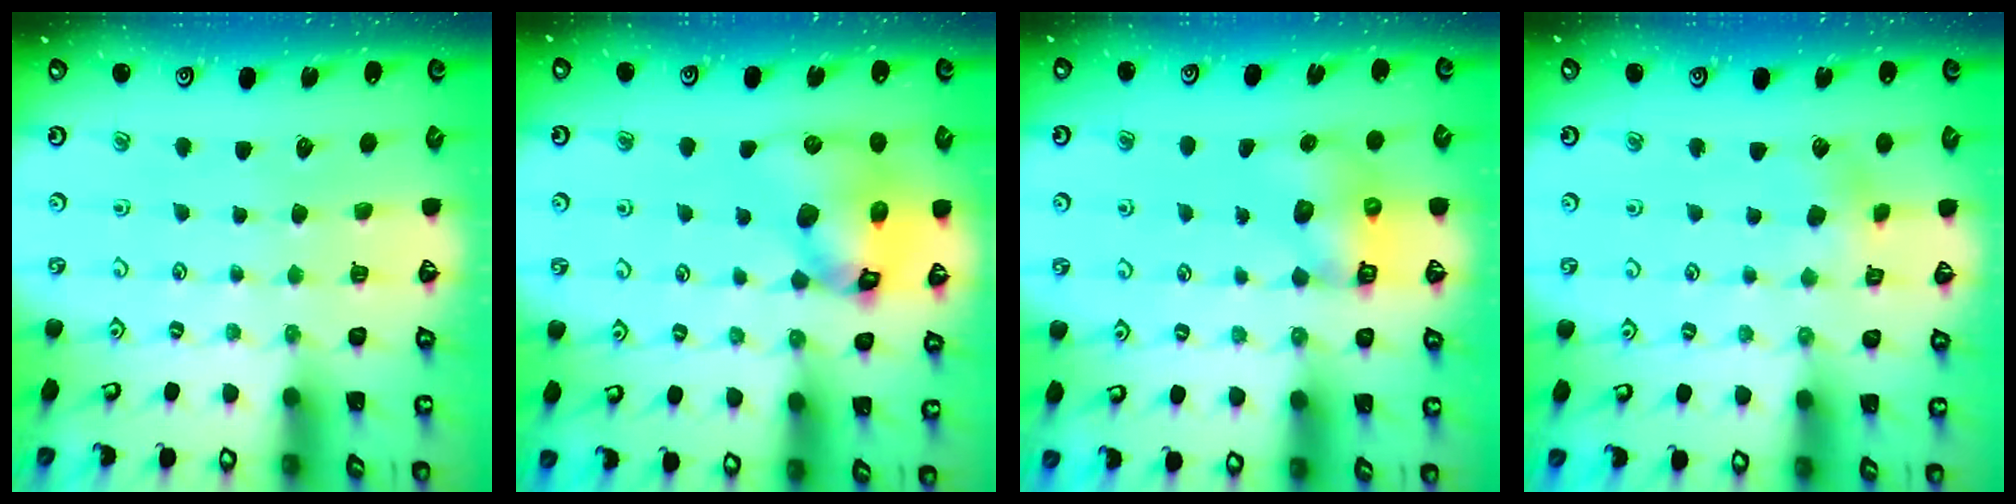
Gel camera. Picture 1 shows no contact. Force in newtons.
{"total": 14.8, "press": 14.6, "slide": 2.2}
{"total": 6.1, "press": 6.1, "slide": 1.0}
{"total": 4.9, "press": 4.9, "slide": 0.4}